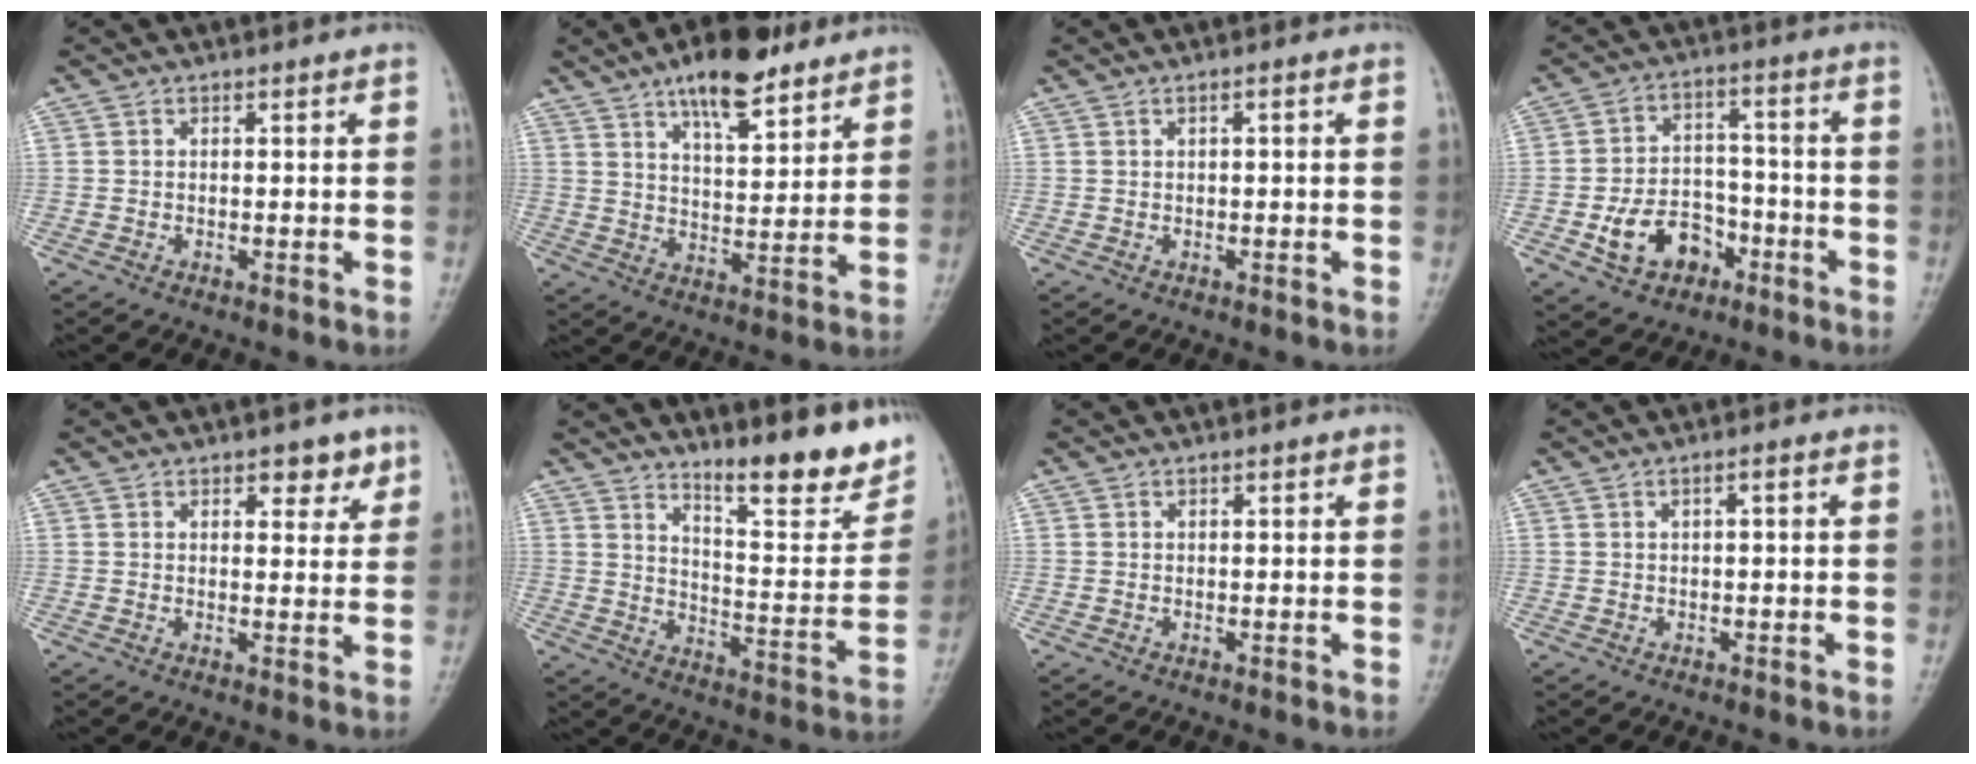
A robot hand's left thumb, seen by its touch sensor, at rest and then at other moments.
{"total": 12.6, "force": [8.4, 4.6, 8.2], "torque": [-0.102, -0.042, 0.133]}
{"total": 1.0, "force": [0.1, 0.2, 1.0], "torque": [-0.016, 0.006, 0.003]}
{"total": 10.7, "force": [-4.8, 7.8, 5.5], "torque": [-0.069, 0.041, -0.076]}
{"total": 4.3, "force": [2.5, 2.3, 2.6], "torque": [-0.003, -0.010, 0.029]}
{"total": 16.9, "force": [11.2, 4.4, 11.9], "torque": [-0.118, -0.074, 0.172]}
{"total": 0.5, "force": [0.2, 0.1, 0.5], "torque": [-0.008, 0.002, 0.003]}
{"total": 1.2, "force": [0.2, 0.2, 1.2], "torque": [-0.020, 0.007, 0.004]}